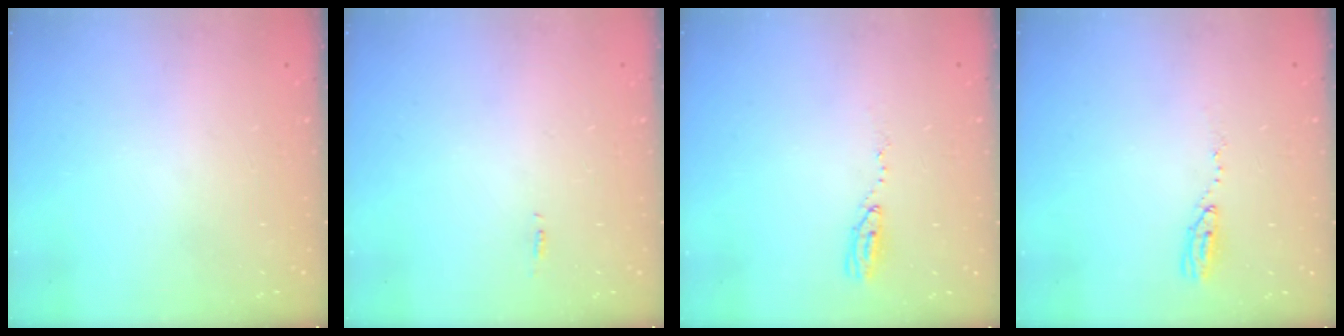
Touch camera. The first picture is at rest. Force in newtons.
{"total": 13.4, "press": 4.9, "slide": 12.4}
{"total": 4.3, "press": 4.3, "slide": 0.4}
{"total": 4.3, "press": 4.3, "slide": 0.4}